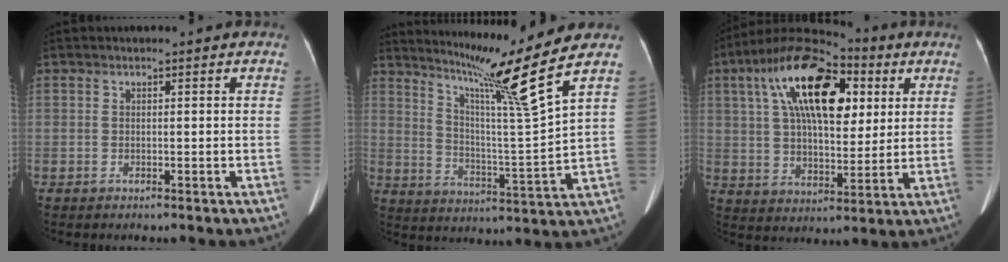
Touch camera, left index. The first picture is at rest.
{"total": 11.9, "force": [9.1, -4.0, 6.6], "torque": [-0.113, -0.051, 0.152]}
{"total": 18.5, "force": [6.8, 8.2, 15.1], "torque": [-0.284, 0.047, 0.115]}